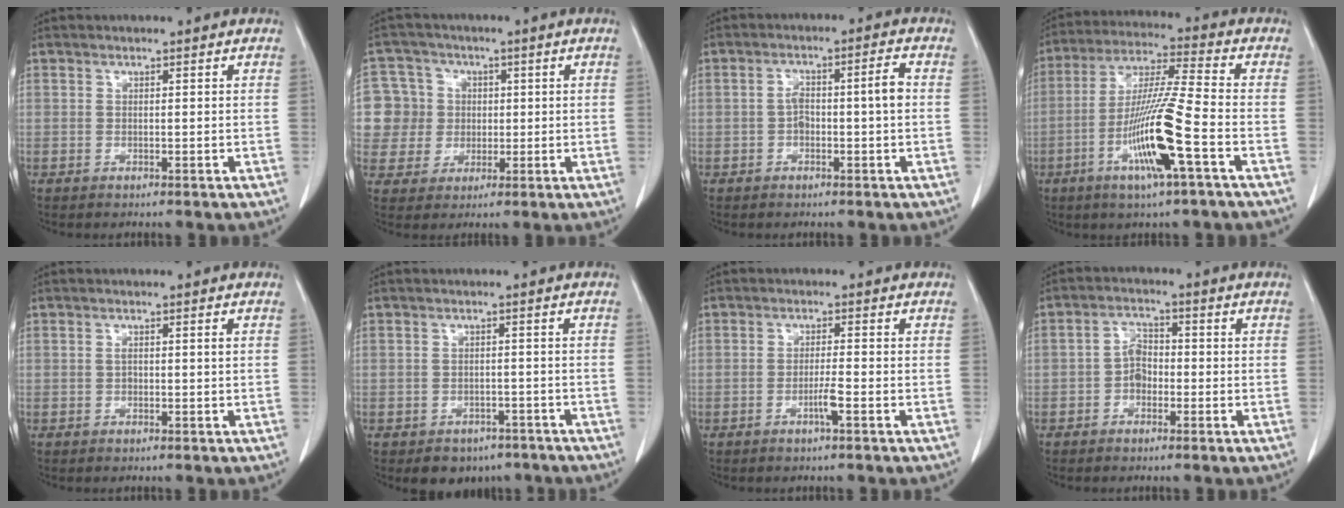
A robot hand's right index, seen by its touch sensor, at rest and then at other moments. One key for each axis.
{"total": 8.9, "fx": 0.9, "fy": 8.8, "fz": 0.8, "tx": -0.022, "ty": 0.031, "tz": 0.028}
{"total": 5.1, "fx": -0.6, "fy": 0.9, "fz": 5.0, "tx": -0.090, "ty": 0.022, "tz": -0.009}
{"total": 13.7, "fx": -5.0, "fy": -0.3, "fz": 12.7, "tx": -0.253, "ty": -0.011, "tz": -0.097}
{"total": 1.1, "fx": 0.0, "fy": 0.2, "fz": 1.1, "tx": -0.023, "ty": 0.001, "tz": 0.002}
{"total": 5.5, "fx": -4.1, "fy": 3.4, "fz": 1.2, "tx": -0.011, "ty": 0.008, "tz": -0.050}
{"total": 2.5, "fx": -1.2, "fy": -0.3, "fz": 2.2, "tx": -0.044, "ty": -0.003, "tz": -0.023}
{"total": 3.5, "fx": -1.1, "fy": 2.4, "fz": 2.3, "tx": -0.040, "ty": 0.013, "tz": -0.024}